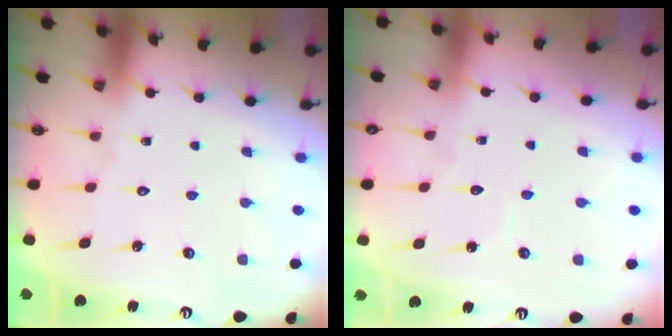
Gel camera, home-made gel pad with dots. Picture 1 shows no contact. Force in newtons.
{"total": 3.1, "press": 3.1, "slide": 0.3}